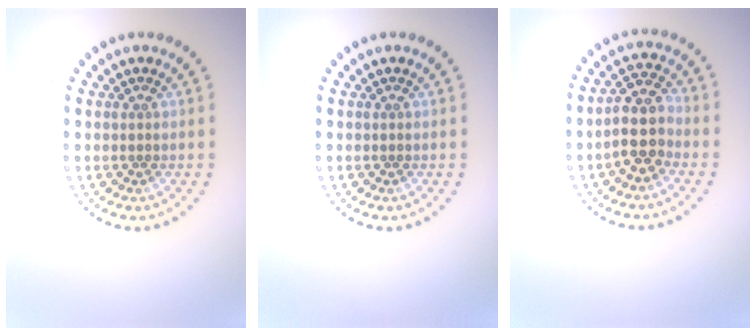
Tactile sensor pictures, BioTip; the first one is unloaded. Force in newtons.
{"total": 0.0}
{"total": 3.8, "press": 3.5, "slide": 1.5}